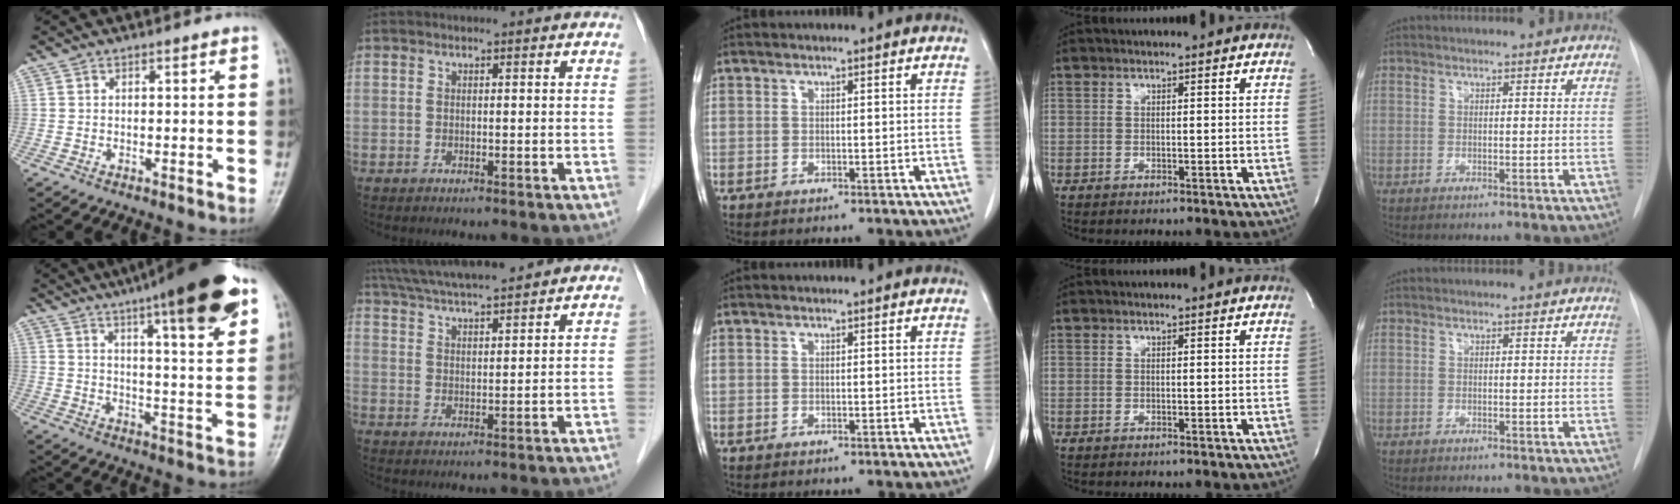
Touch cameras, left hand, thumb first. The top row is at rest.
{"thumb": {"total": 20.7, "force": [12.4, 3.7, 16.1], "torque": [-0.218, -0.034, 0.174]}, "index": {"total": 13.8, "force": [12.3, 1.2, 6.0], "torque": [-0.112, 0.033, 0.199]}}